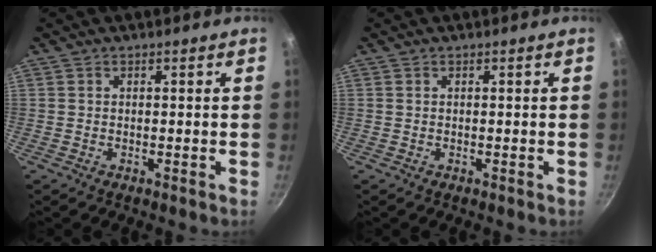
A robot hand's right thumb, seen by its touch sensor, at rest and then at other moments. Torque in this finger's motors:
{"motor_torque": [0.13, -0.07, -0.47, 0.21, -0.03]}